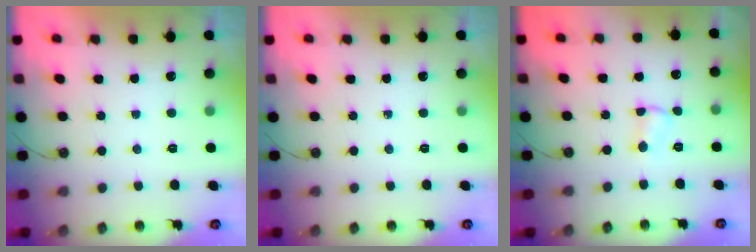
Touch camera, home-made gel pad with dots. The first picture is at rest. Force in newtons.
{"total": 0.0}
{"total": 2.5, "press": 2.5, "slide": 0.4}